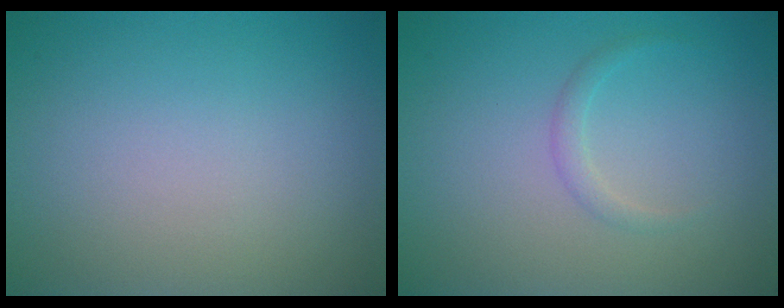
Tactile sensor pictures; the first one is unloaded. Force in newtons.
{"total": 1.0, "press": 1.0, "slide": 0.1}